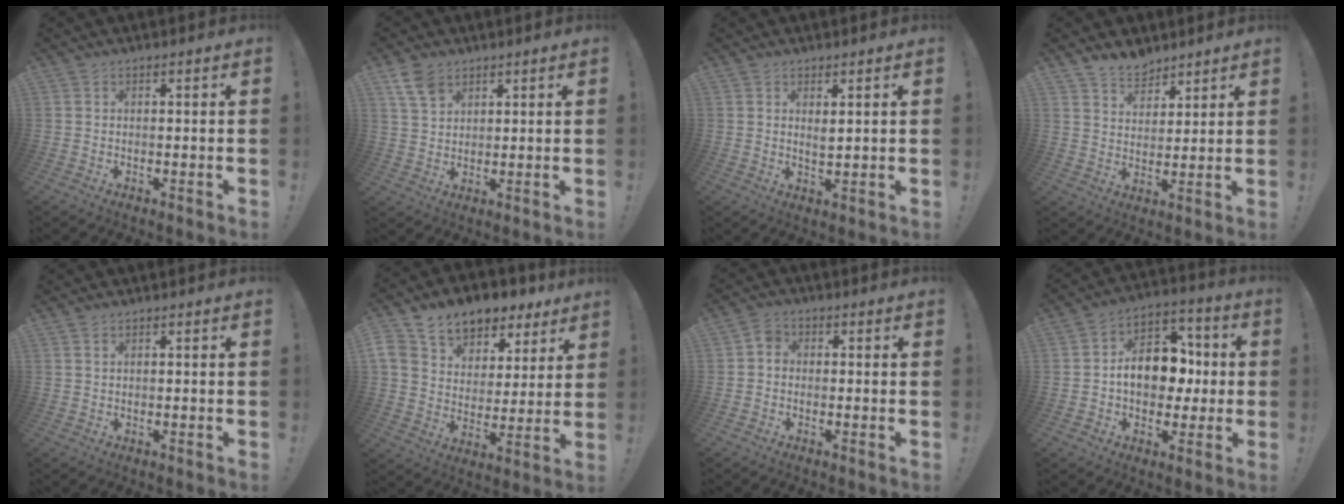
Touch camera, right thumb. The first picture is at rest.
{"total": 7.2, "force": [4.5, 4.6, 3.2], "torque": [-0.054, -0.019, 0.088]}
{"total": 2.4, "force": [1.4, 0.8, 1.9], "torque": [-0.024, -0.010, 0.020]}
{"total": 7.3, "force": [6.3, 3.6, 1.1], "torque": [-0.017, -0.045, 0.120]}
{"total": 0.7, "force": [0.4, 0.3, 0.4], "torque": [-0.001, -0.004, 0.007]}
{"total": 11.4, "force": [7.4, 7.8, 3.7], "torque": [-0.056, -0.053, 0.141]}
{"total": 3.2, "force": [-0.8, 2.5, 1.8], "torque": [-0.033, 0.015, -0.012]}
{"total": 14.2, "force": [-0.6, 10.7, 9.3], "torque": [-0.135, 0.025, -0.001]}